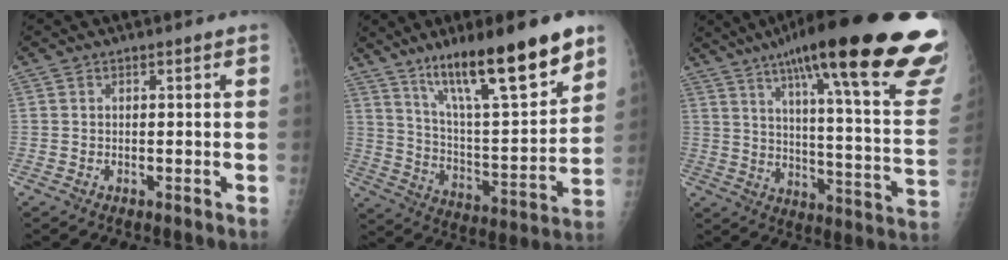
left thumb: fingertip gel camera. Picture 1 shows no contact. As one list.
[{"total": 22.8, "force": [14.9, 4.9, 16.6], "torque": [-0.245, -0.065, 0.252]}, {"total": 33.8, "force": [22.4, 5.0, 24.8], "torque": [-0.277, -0.079, 0.309]}]